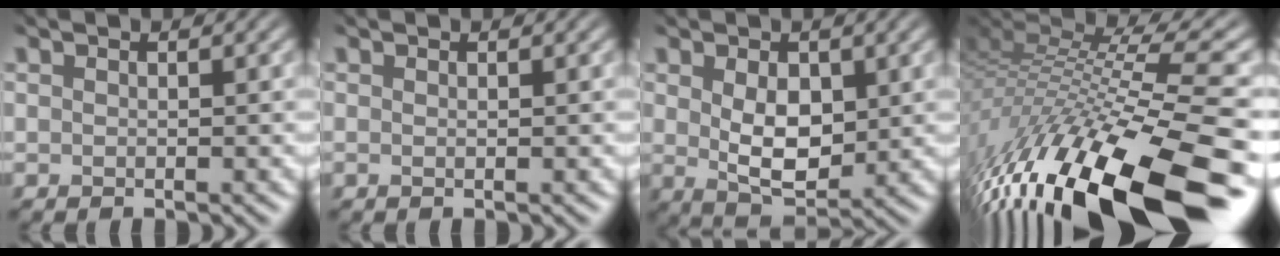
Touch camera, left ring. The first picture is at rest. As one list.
[{"total": 0.0}, {"total": 4.7, "force": [0.3, 2.8, 3.7], "torque": [-0.082, -0.013, 0.012]}, {"total": 15.6, "force": [-8.3, 3.9, 12.7], "torque": [-0.239, 0.008, -0.144]}]